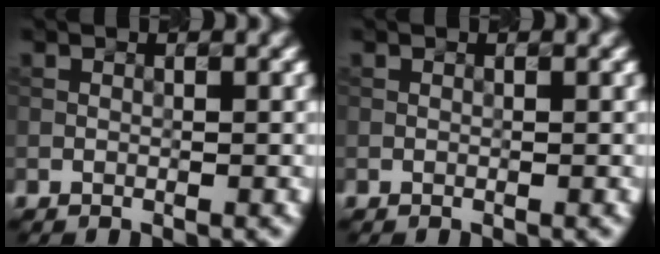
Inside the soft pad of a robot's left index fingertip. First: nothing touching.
{"total": 0.0}